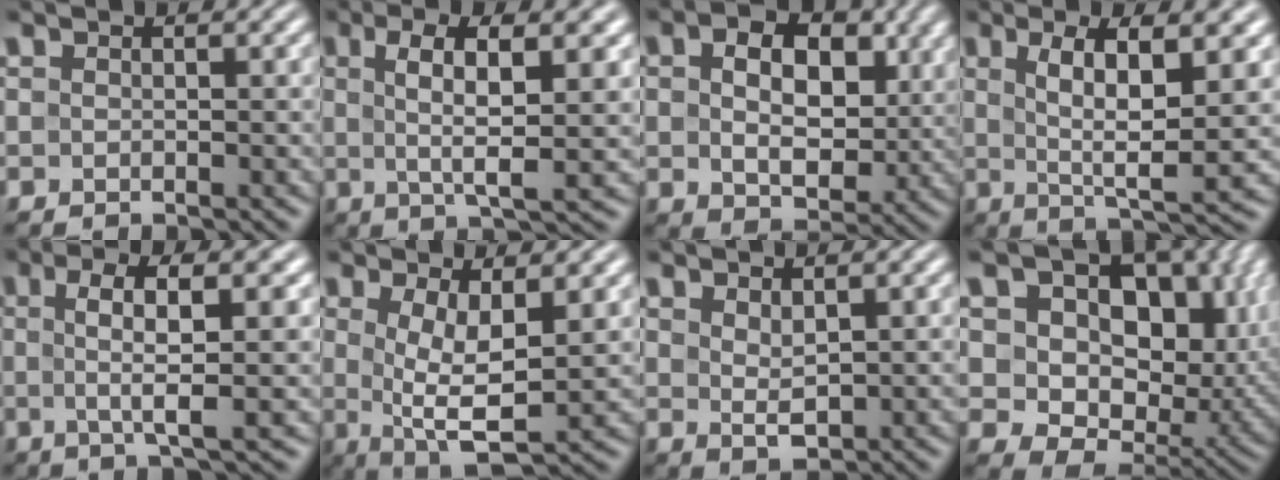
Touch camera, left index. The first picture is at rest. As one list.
[{"total": 6.1, "force": [1.3, 1.4, 5.8], "torque": [-0.097, 0.001, 0.020]}, {"total": 8.0, "force": [1.8, 5.3, 5.8], "torque": [-0.092, -0.005, 0.030]}, {"total": 7.3, "force": [1.8, 2.0, 6.8], "torque": [-0.111, -0.001, 0.031]}, {"total": 5.8, "force": [0.6, 1.1, 5.7], "torque": [-0.093, 0.006, 0.008]}, {"total": 5.7, "force": [0.8, 1.9, 5.3], "torque": [-0.097, -0.011, 0.019]}, {"total": 1.8, "force": [1.1, 0.7, 1.3], "torque": [-0.028, -0.004, 0.025]}, {"total": 13.8, "force": [3.9, 9.6, 9.0], "torque": [-0.152, 0.002, 0.075]}]